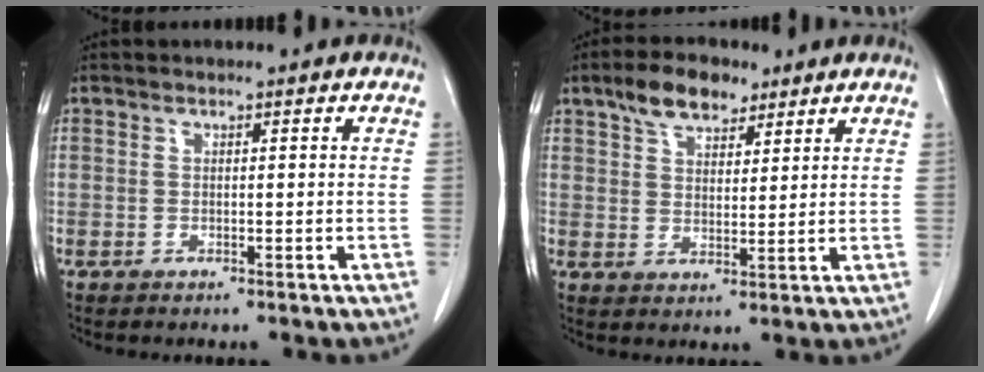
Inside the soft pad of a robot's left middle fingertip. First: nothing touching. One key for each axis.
{"total": 6.9, "fx": 4.8, "fy": 3.3, "fz": 3.8, "tx": -0.068, "ty": 0.015, "tz": 0.086}